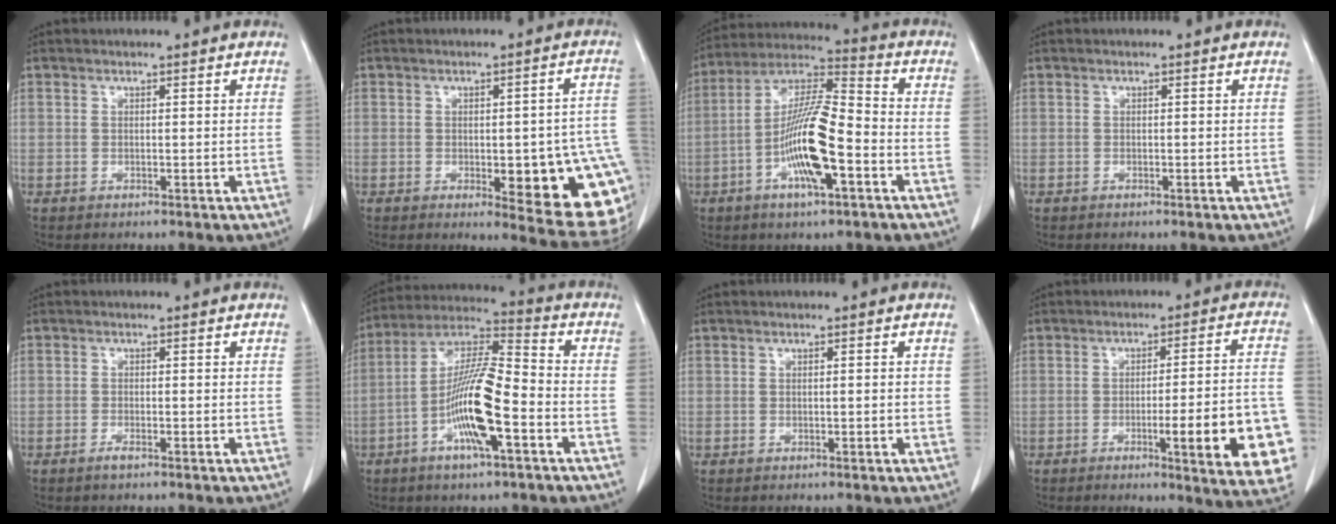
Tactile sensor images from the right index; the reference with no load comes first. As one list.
[{"total": 16.8, "force": [-4.3, 4.1, 15.8], "torque": [-0.115, 0.013, -0.030]}, {"total": 14.2, "force": [-4.3, 2.5, 13.3], "torque": [-0.256, 0.004, -0.080]}, {"total": 0.0}, {"total": 1.1, "force": [-0.8, 0.1, 0.7], "torque": [-0.015, -0.001, -0.014]}, {"total": 13.8, "force": [-4.4, 1.9, 13.0], "torque": [-0.251, 0.005, -0.083]}, {"total": 0.9, "force": [0.0, 0.2, 0.9], "torque": [-0.013, 0.000, 0.001]}, {"total": 15.4, "force": [-4.8, 1.5, 14.5], "torque": [-0.124, 0.008, -0.051]}]